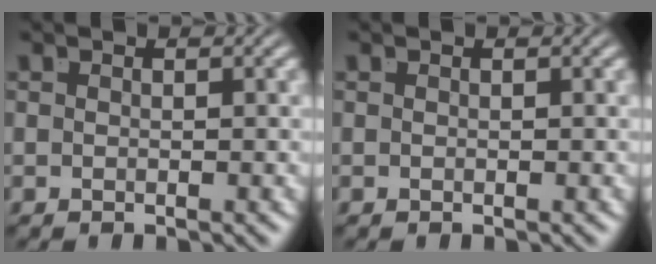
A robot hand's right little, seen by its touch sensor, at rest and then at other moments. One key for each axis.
{"total": 0.0}